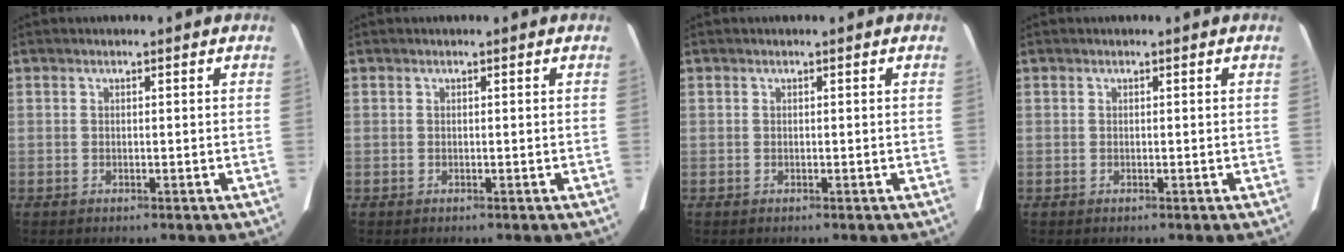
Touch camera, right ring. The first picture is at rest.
{"total": 0.0}
{"total": 0.0}
{"total": 0.0}